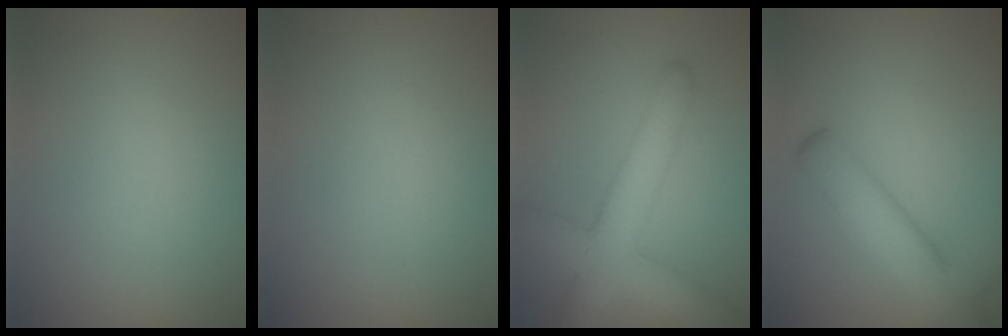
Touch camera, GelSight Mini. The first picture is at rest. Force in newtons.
{"total": 0.0}
{"total": 6.8, "press": 6.8, "slide": 0.1}
{"total": 6.2, "press": 6.1, "slide": 0.4}